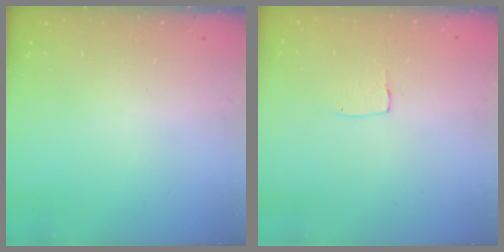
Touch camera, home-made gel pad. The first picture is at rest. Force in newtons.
{"total": 3.5, "press": 3.5, "slide": 0.1}